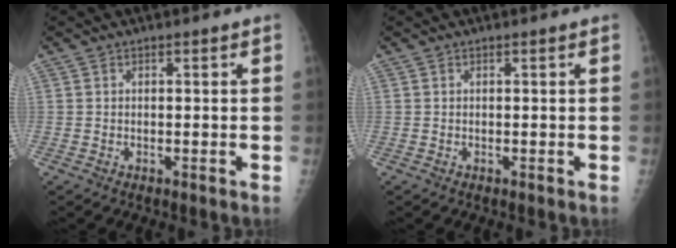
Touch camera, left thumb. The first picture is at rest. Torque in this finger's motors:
{"motor_torque": [0.02, 0.02, -0.06, -0.05, 0.00]}